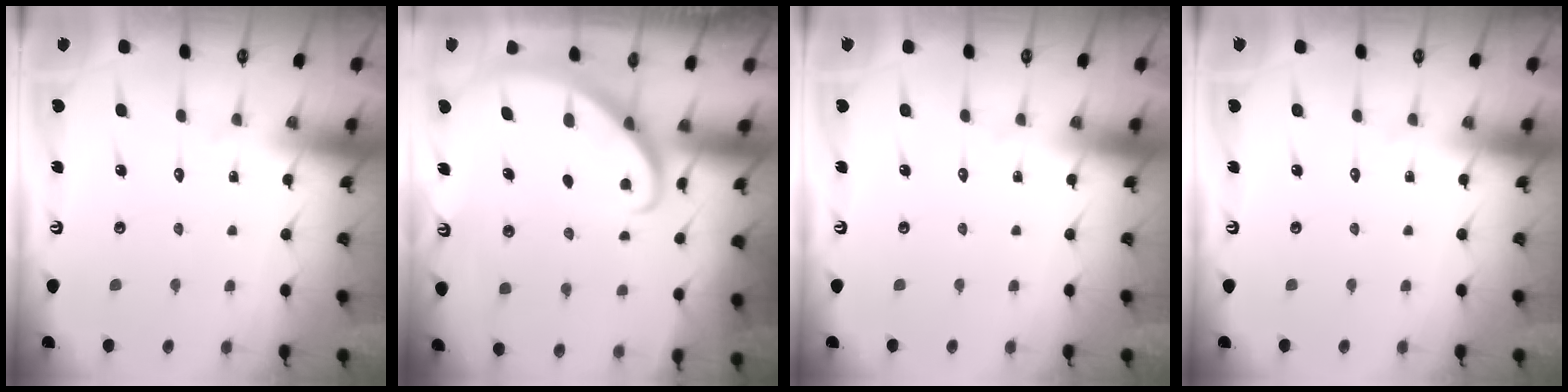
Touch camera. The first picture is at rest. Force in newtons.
{"total": 2.8, "press": 2.8, "slide": 0.2}
{"total": 0.0}
{"total": 0.0}